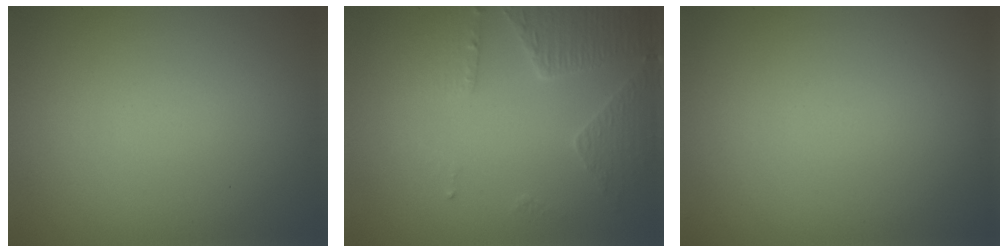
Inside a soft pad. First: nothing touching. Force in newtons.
{"total": 3.7, "press": 3.5, "slide": 1.2}
{"total": 0.0}